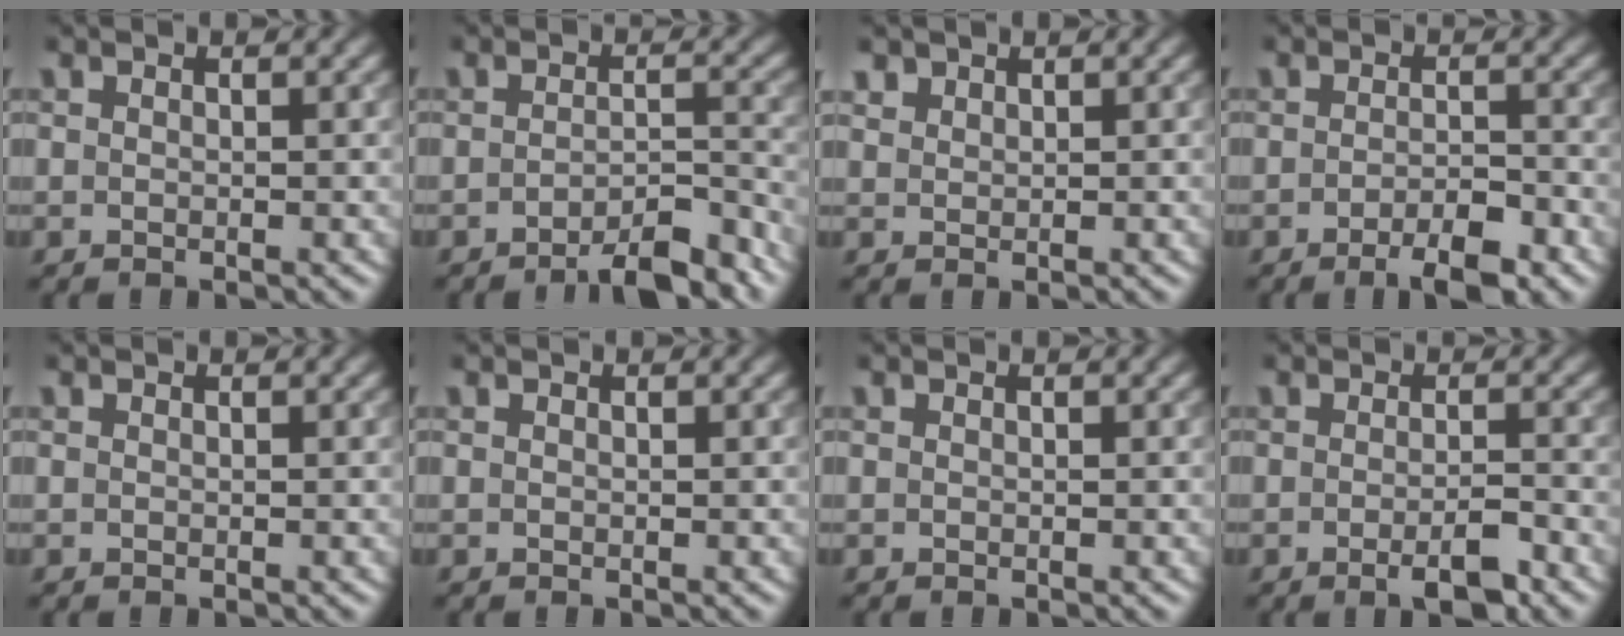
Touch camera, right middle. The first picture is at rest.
{"total": 4.7, "force": [-3.6, 1.0, 2.9], "torque": [-0.039, 0.008, -0.054]}
{"total": 1.1, "force": [1.0, 0.5, 0.1], "torque": [-0.003, 0.002, 0.023]}
{"total": 3.7, "force": [-2.2, 1.0, 2.8], "torque": [-0.049, -0.003, -0.035]}
{"total": 0.0}
{"total": 0.0}
{"total": 0.0}
{"total": 2.9, "force": [-1.5, 0.6, 2.4], "torque": [-0.039, -0.005, -0.024]}